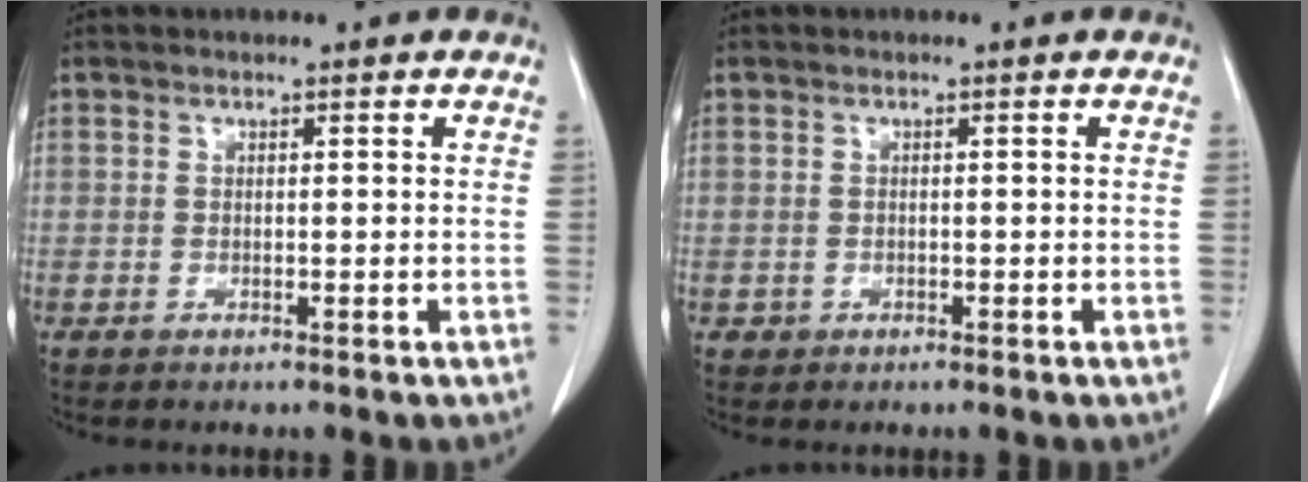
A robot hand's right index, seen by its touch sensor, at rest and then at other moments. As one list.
[{"total": 1.3, "force": [-0.4, 1.2, 0.1], "torque": [0.000, 0.005, -0.004]}]